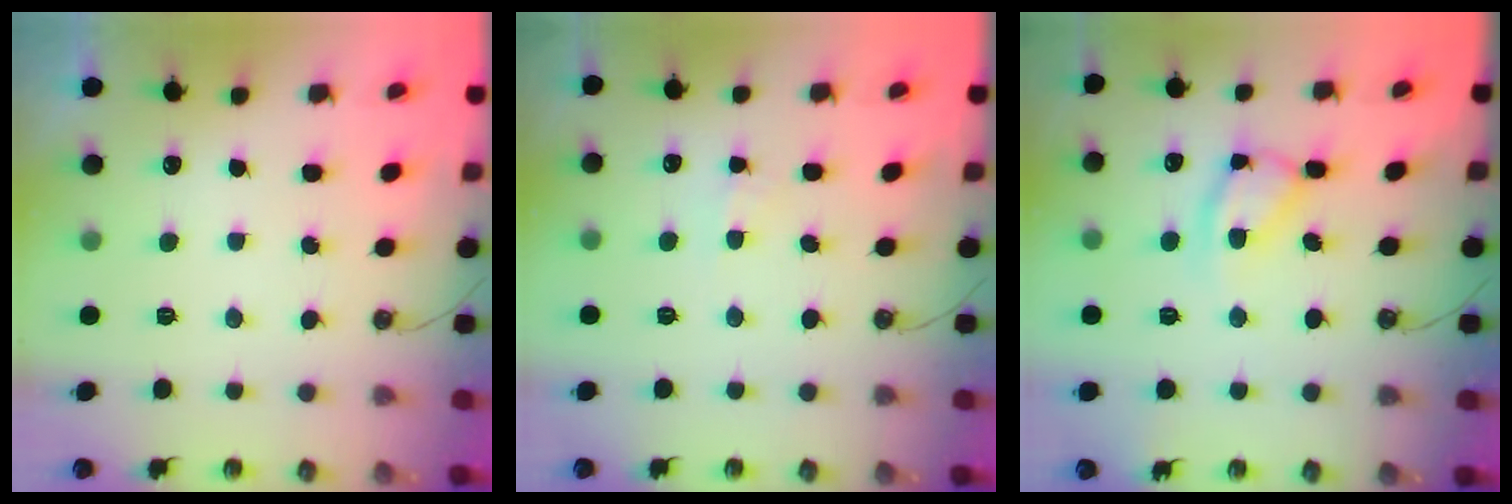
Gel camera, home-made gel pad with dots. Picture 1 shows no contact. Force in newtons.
{"total": 1.9, "press": 1.9, "slide": 0.3}
{"total": 12.4, "press": 12.4, "slide": 1.0}